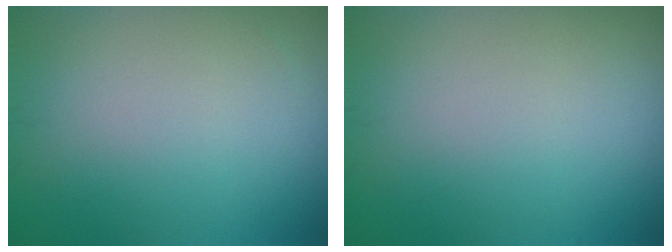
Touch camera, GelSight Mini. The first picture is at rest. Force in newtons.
{"total": 0.0}